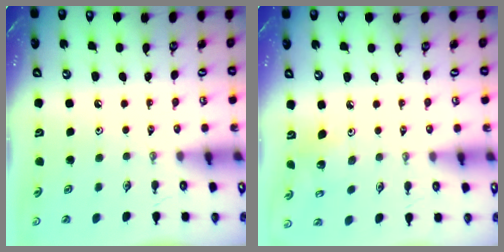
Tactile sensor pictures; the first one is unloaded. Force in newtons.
{"total": 5.5, "press": 5.5, "slide": 0.3}